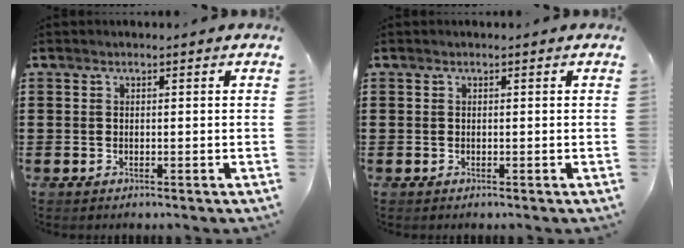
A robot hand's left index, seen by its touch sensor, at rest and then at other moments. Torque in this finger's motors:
{"motor_torque": [0.00, 0.00, 0.00, 0.00]}